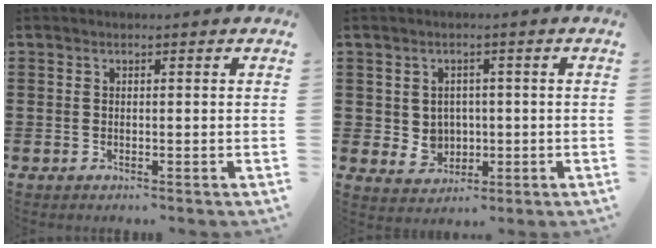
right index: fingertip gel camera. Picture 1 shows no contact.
{"total": 3.6, "force": [0.9, 3.4, 0.9], "torque": [-0.034, 0.005, 0.014]}